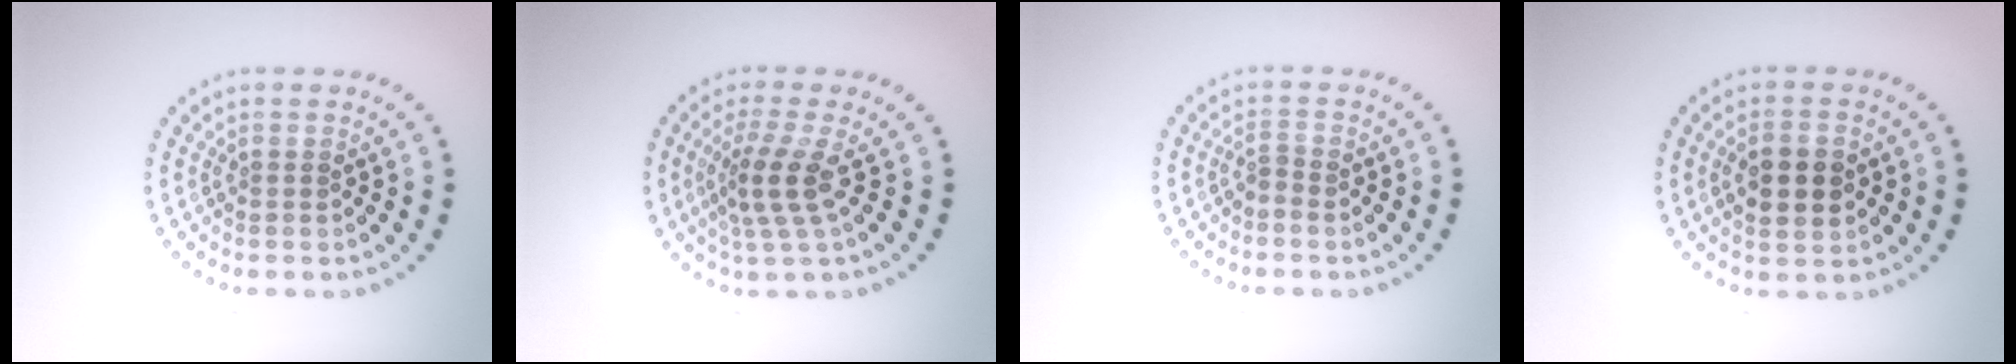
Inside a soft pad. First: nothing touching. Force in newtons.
{"total": 3.3, "press": 2.4, "slide": 2.2}
{"total": 0.8, "press": 0.3, "slide": 0.7}
{"total": 3.7, "press": 3.7, "slide": 0.2}